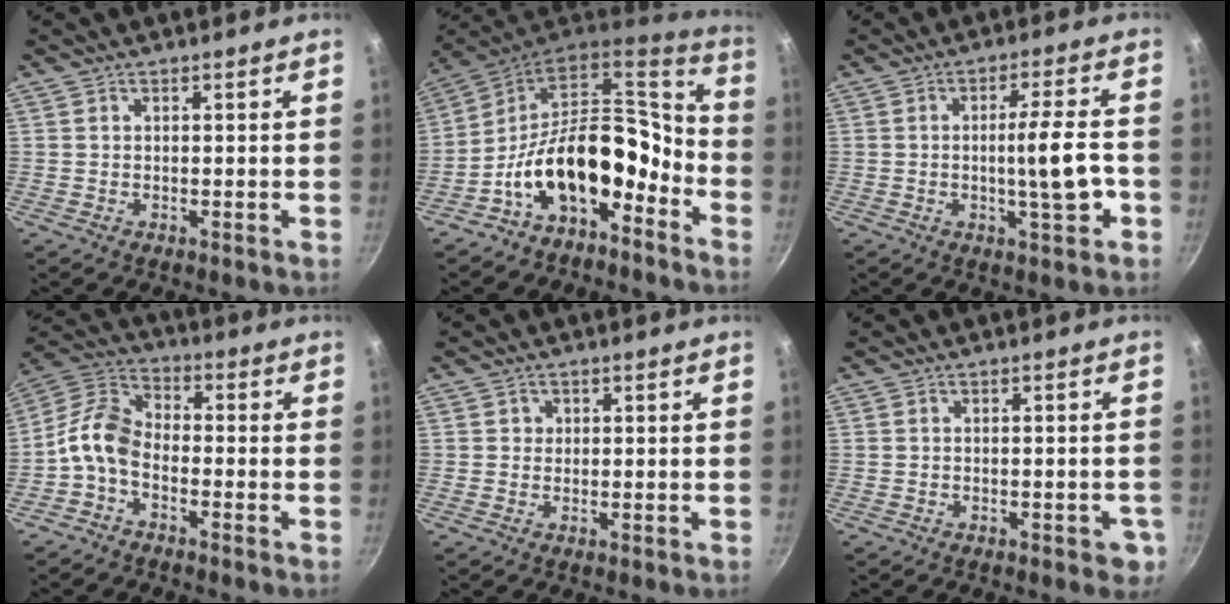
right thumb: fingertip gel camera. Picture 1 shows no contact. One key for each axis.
{"total": 17.9, "fx": -7.1, "fy": 10.5, "fz": 12.6, "tx": -0.166, "ty": 0.085, "tz": -0.135}
{"total": 8.5, "fx": -1.9, "fy": 1.3, "fz": 8.2, "tx": -0.123, "ty": 0.009, "tz": -0.028}
{"total": 8.5, "fx": -3.3, "fy": 5.3, "fz": 5.8, "tx": -0.119, "ty": 0.052, "tz": -0.083}
{"total": 1.3, "fx": 0.2, "fy": 1.2, "fz": 0.1, "tx": 0.010, "ty": 0.000, "tz": 0.001}
{"total": 3.8, "fx": -1.6, "fy": 1.9, "fz": 2.9, "tx": -0.021, "ty": 0.013, "tz": -0.012}